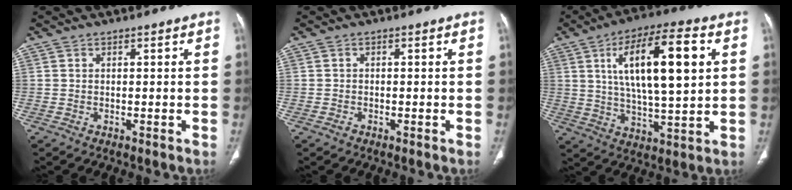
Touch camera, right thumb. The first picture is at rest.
{"total": 0.7, "force": [-0.5, 0.4, 0.2], "torque": [-0.005, 0.001, -0.012]}
{"total": 18.7, "force": [5.2, 6.1, 17.0], "torque": [-0.278, -0.002, 0.087]}